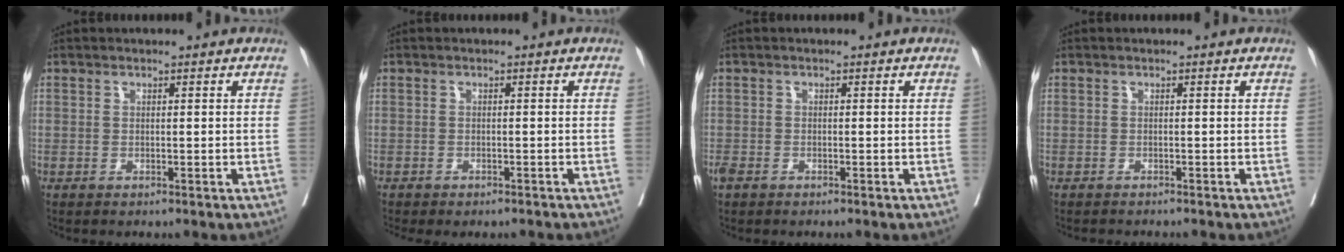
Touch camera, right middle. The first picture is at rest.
{"total": 3.6, "force": [-3.2, 1.0, 1.3], "torque": [-0.015, -0.001, -0.042]}
{"total": 1.9, "force": [-1.3, 0.9, 1.0], "torque": [-0.028, -0.006, -0.025]}
{"total": 2.4, "force": [-2.3, 0.2, 0.6], "torque": [-0.009, -0.005, -0.031]}